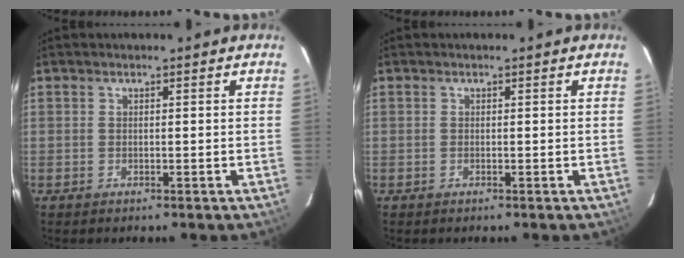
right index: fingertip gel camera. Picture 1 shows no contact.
{"total": 0.0}